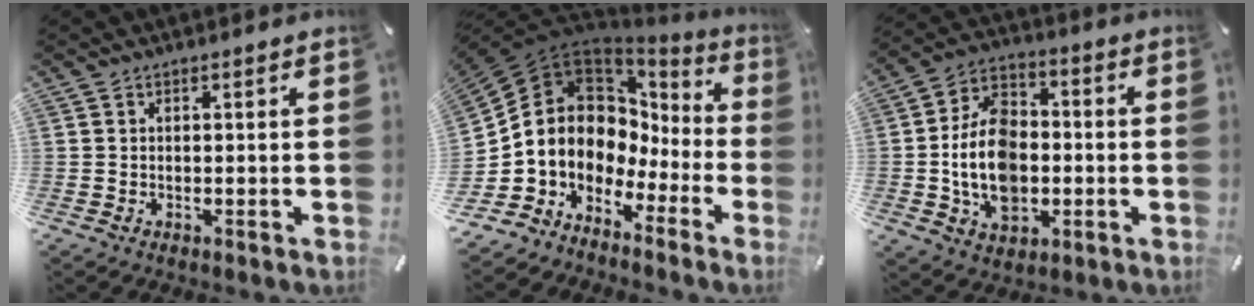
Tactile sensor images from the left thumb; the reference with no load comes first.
{"total": 8.6, "force": [1.2, 7.9, 3.3], "torque": [-0.109, -0.056, 0.019]}
{"total": 15.1, "force": [-2.2, 10.9, 10.3], "torque": [-0.211, 0.012, -0.038]}